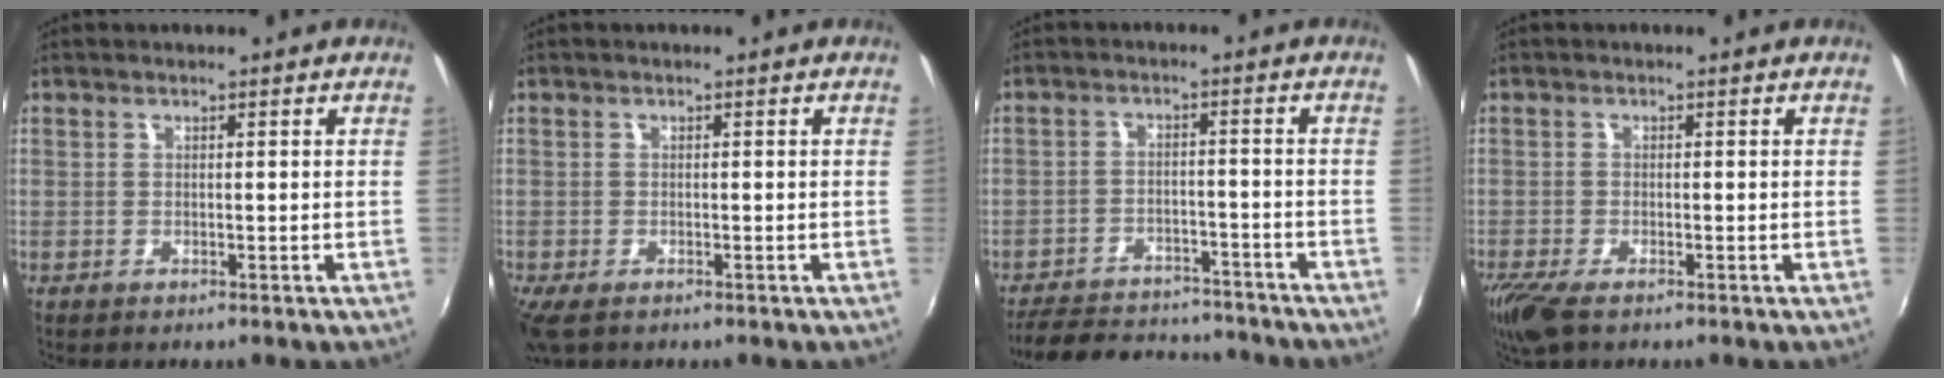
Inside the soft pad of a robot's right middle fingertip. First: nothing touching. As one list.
[{"total": 3.4, "force": [-2.2, 1.5, 2.2], "torque": [-0.046, -0.017, -0.036]}, {"total": 16.2, "force": [-14.1, 5.7, 5.6], "torque": [-0.136, 0.013, -0.192]}, {"total": 5.2, "force": [-3.6, 1.5, 3.4], "torque": [-0.082, -0.023, -0.070]}]